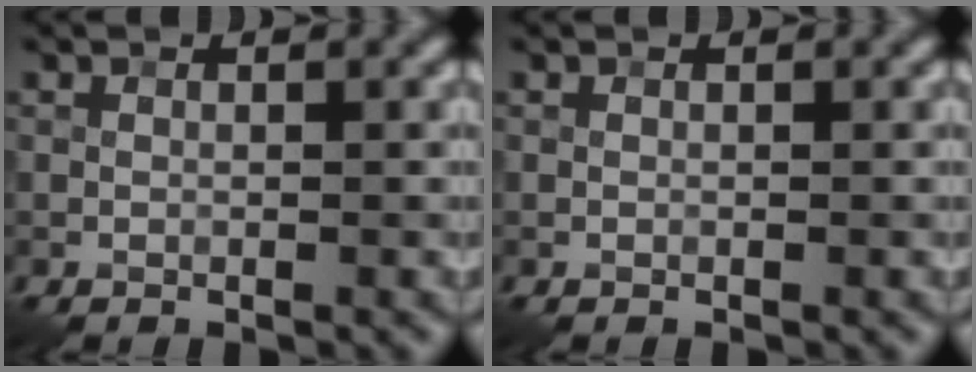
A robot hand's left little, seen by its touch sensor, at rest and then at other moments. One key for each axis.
{"total": 0.0}